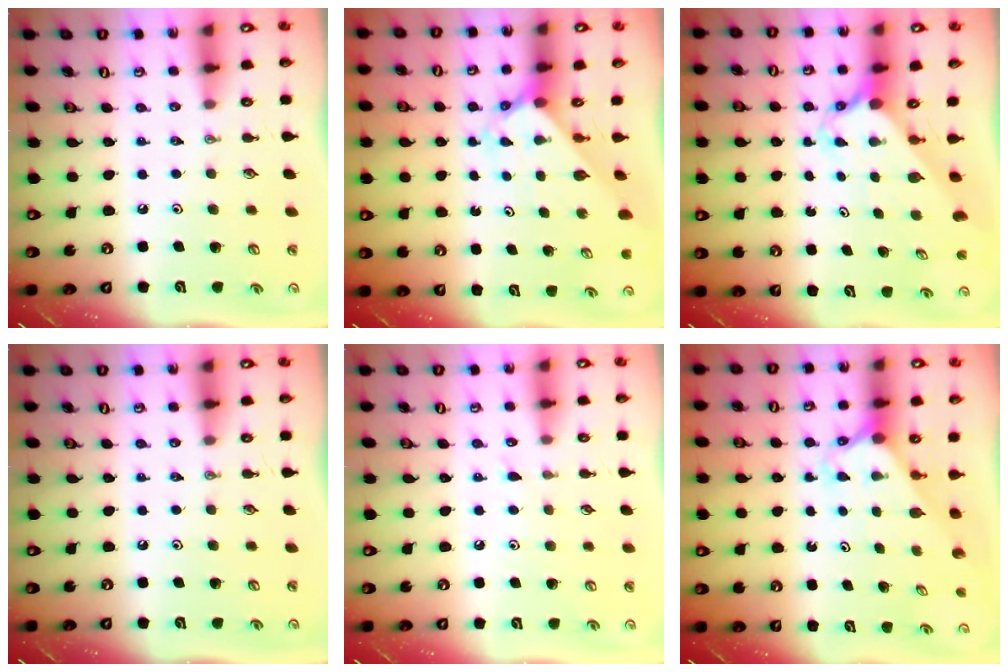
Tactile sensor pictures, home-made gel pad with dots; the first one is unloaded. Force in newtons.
{"total": 2.1, "press": 2.1, "slide": 0.3}
{"total": 2.7, "press": 2.7, "slide": 0.3}
{"total": 0.0}
{"total": 4.4, "press": 4.4, "slide": 0.6}
{"total": 2.4, "press": 2.4, "slide": 0.3}